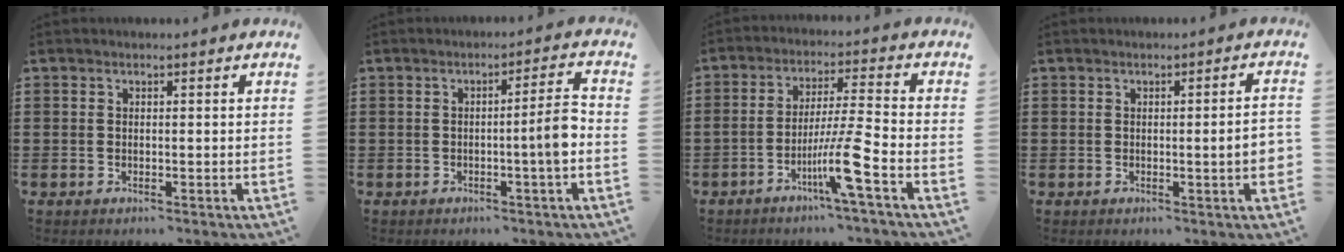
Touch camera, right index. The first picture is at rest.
{"total": 5.8, "force": [-1.0, 0.0, 5.7], "torque": [-0.091, -0.005, -0.024]}
{"total": 9.0, "force": [-4.5, -0.5, 7.7], "torque": [-0.147, -0.010, -0.085]}
{"total": 3.6, "force": [-0.4, 0.1, 3.6], "torque": [-0.052, -0.009, -0.009]}